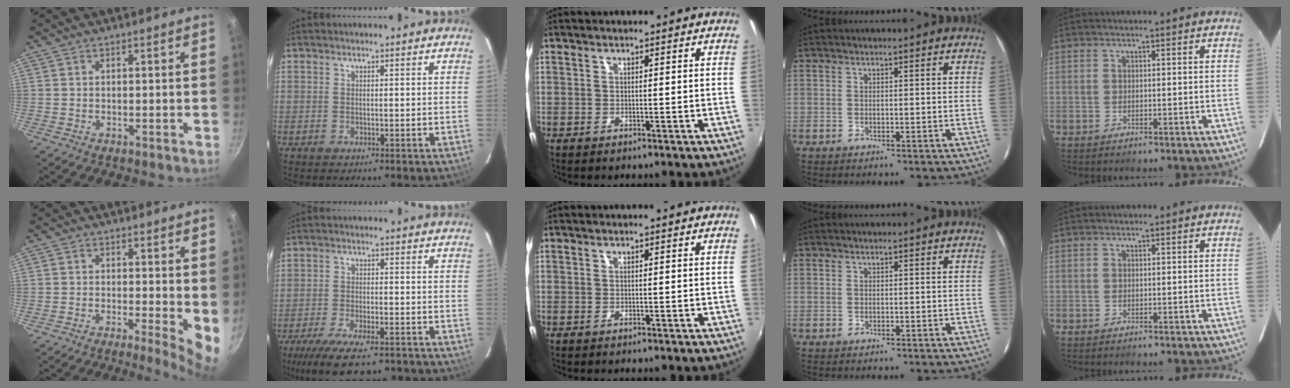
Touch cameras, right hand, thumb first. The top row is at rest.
{"thumb": {"total": 6.1, "force": [0.4, 1.8, 5.8], "torque": [-0.074, -0.018, 0.003]}, "index": {"total": 14.1, "force": [-10.7, 4.4, 8.1], "torque": [-0.175, -0.035, -0.174]}}